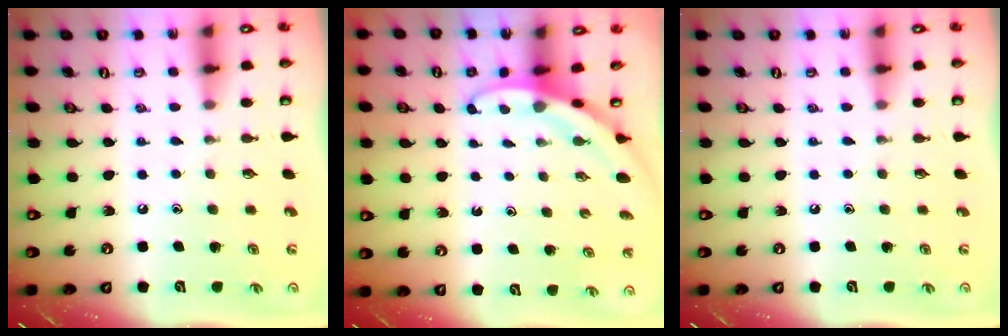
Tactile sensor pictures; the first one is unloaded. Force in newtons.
{"total": 2.9, "press": 2.9, "slide": 0.1}
{"total": 0.0}